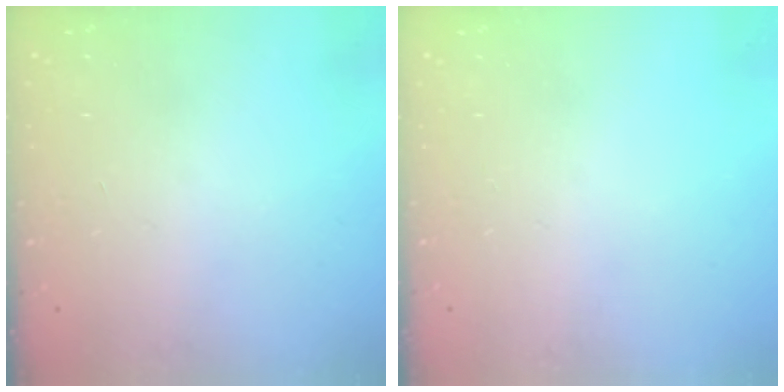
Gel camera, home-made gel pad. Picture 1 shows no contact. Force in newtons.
{"total": 0.0}